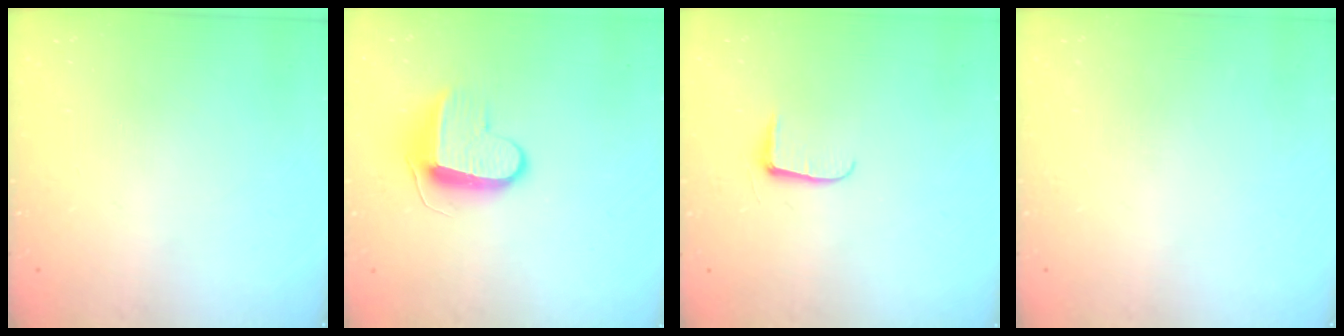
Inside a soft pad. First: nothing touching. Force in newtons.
{"total": 9.3, "press": 9.3, "slide": 0.4}
{"total": 5.8, "press": 5.8, "slide": 0.9}
{"total": 0.0}